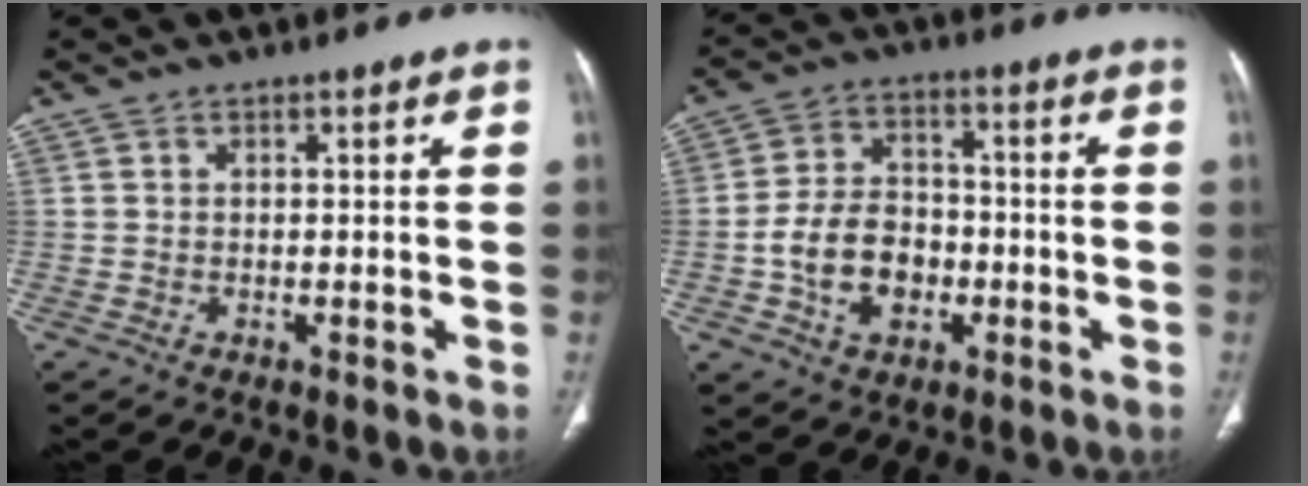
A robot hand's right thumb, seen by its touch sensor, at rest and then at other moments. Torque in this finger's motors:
{"motor_torque": [1.21, 1.06, 1.15, -0.59, 0.07]}